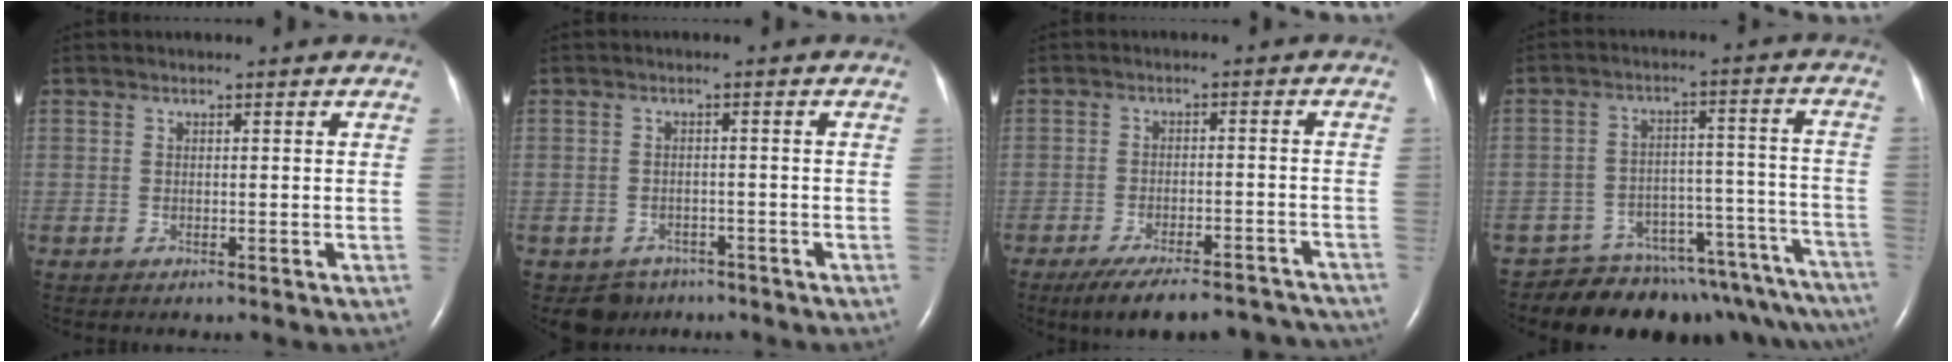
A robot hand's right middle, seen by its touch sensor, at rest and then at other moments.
{"total": 3.4, "force": [-2.6, 2.3, 0.0], "torque": [-0.004, 0.006, -0.036]}
{"total": 16.2, "force": [-14.5, 3.8, 6.2], "torque": [-0.085, 0.006, -0.194]}
{"total": 19.3, "force": [-18.2, 5.2, 4.0], "torque": [0.006, 0.052, -0.229]}